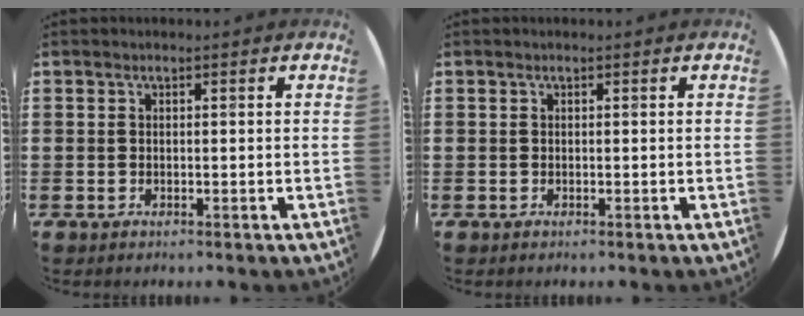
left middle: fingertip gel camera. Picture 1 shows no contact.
{"total": 0.0}